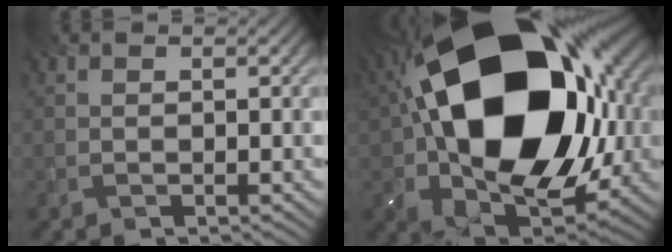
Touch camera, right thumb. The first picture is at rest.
{"total": 23.1, "force": [2.8, 15.8, 16.6], "torque": [-0.351, -0.025, 0.064]}